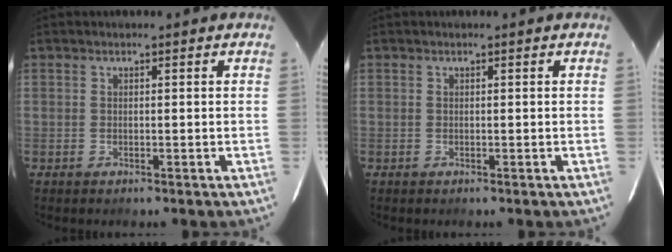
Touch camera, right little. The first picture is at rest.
{"total": 0.0}